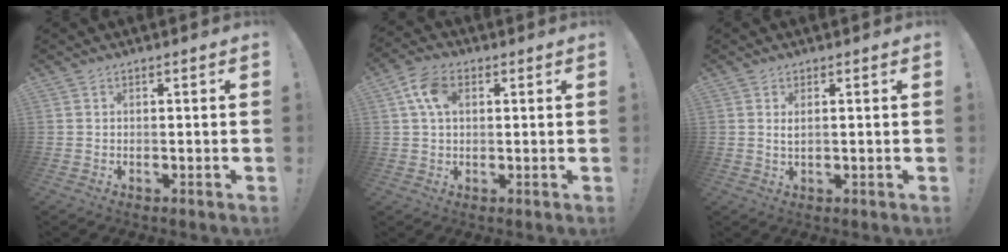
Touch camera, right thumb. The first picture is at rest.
{"total": 8.5, "force": [2.3, 5.5, 6.1], "torque": [-0.110, 0.009, 0.044]}
{"total": 1.8, "force": [1.0, 0.3, 1.5], "torque": [-0.016, -0.006, 0.013]}